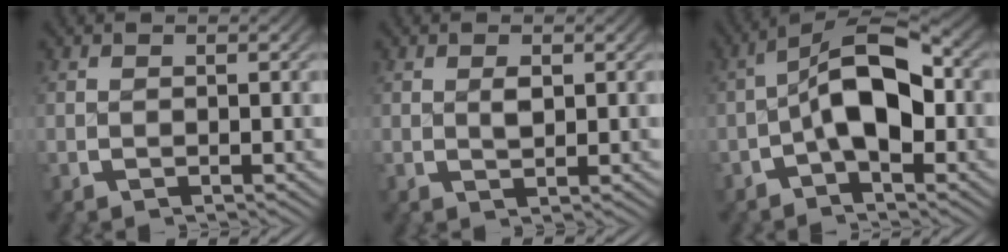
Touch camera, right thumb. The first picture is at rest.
{"total": 1.2, "force": [0.4, 0.6, 1.0], "torque": [-0.017, -0.003, 0.010]}
{"total": 8.5, "force": [-0.4, 4.9, 7.0], "torque": [-0.113, -0.013, -0.007]}